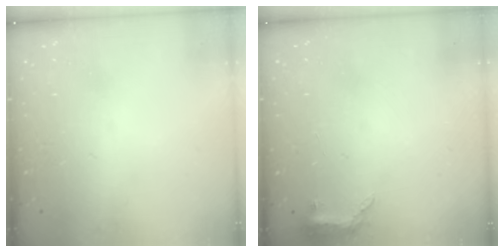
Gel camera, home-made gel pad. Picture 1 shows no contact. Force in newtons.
{"total": 5.7, "press": 5.6, "slide": 1.4}